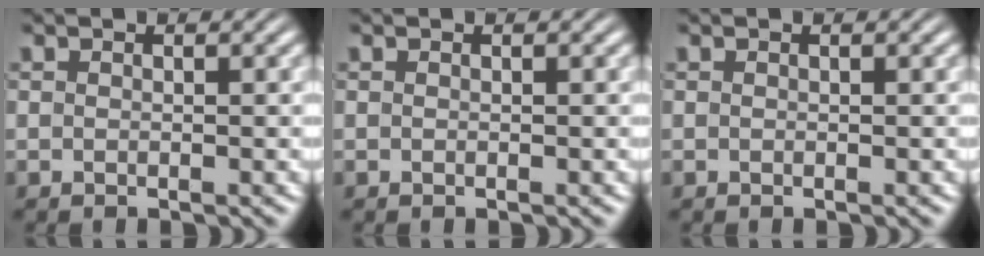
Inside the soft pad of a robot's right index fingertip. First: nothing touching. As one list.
[{"total": 0.0}, {"total": 0.0}]